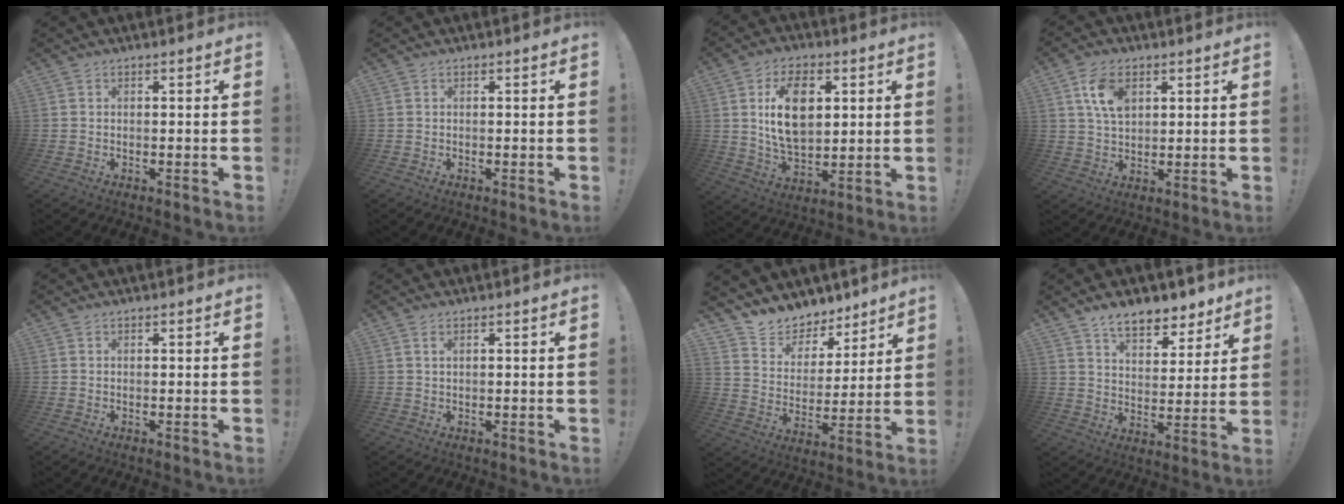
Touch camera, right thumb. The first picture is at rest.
{"total": 0.0}
{"total": 15.0, "force": [3.6, 9.3, 11.1], "torque": [-0.180, -0.003, 0.060]}
{"total": 8.8, "force": [3.8, 5.6, 5.6], "torque": [-0.100, 0.000, 0.074]}
{"total": 0.0}
{"total": 1.2, "force": [0.7, 0.5, 0.9], "torque": [-0.016, 0.000, 0.011]}
{"total": 8.4, "force": [6.9, 4.8, 0.2], "torque": [-0.017, -0.069, 0.133]}
{"total": 9.9, "force": [7.7, 4.8, 4.0], "torque": [-0.056, -0.057, 0.142]}